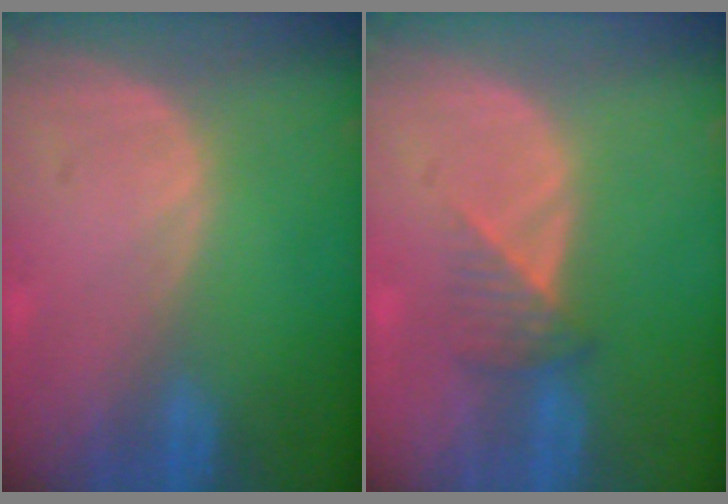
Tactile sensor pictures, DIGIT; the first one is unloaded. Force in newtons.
{"total": 3.3, "press": 2.9, "slide": 1.5}